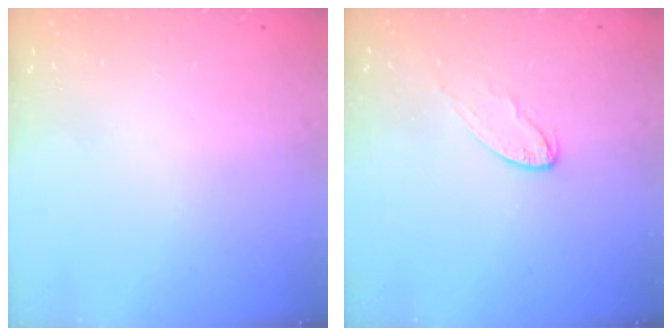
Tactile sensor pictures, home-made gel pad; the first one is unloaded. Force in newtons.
{"total": 5.5, "press": 5.5, "slide": 0.4}